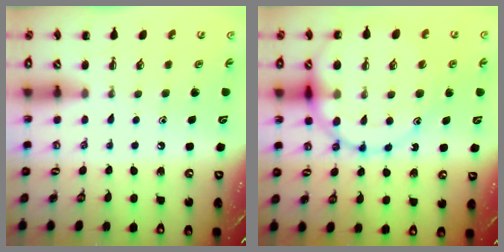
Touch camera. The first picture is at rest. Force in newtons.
{"total": 17.5, "press": 17.2, "slide": 3.4}